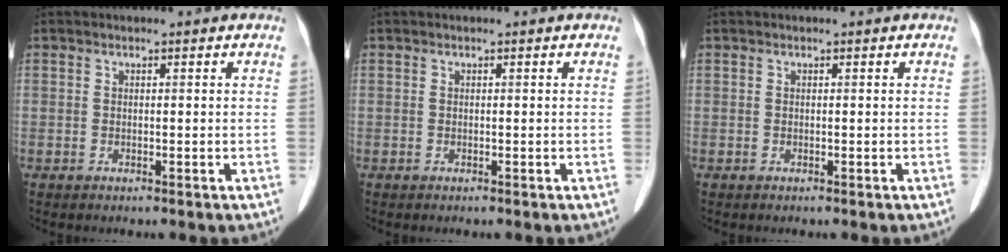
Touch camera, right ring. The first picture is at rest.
{"total": 0.0}
{"total": 0.0}